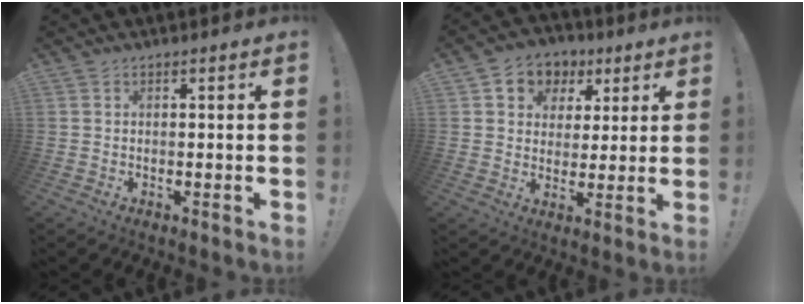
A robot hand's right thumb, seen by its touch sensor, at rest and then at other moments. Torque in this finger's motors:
{"motor_torque": [0.96, 1.69, 0.54, 0.34, 0.01]}